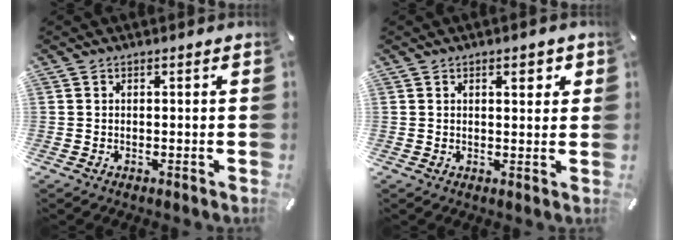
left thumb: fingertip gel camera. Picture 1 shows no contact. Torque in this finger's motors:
{"motor_torque": [0.05, -0.53, 0.10, 0.10, 0.06]}